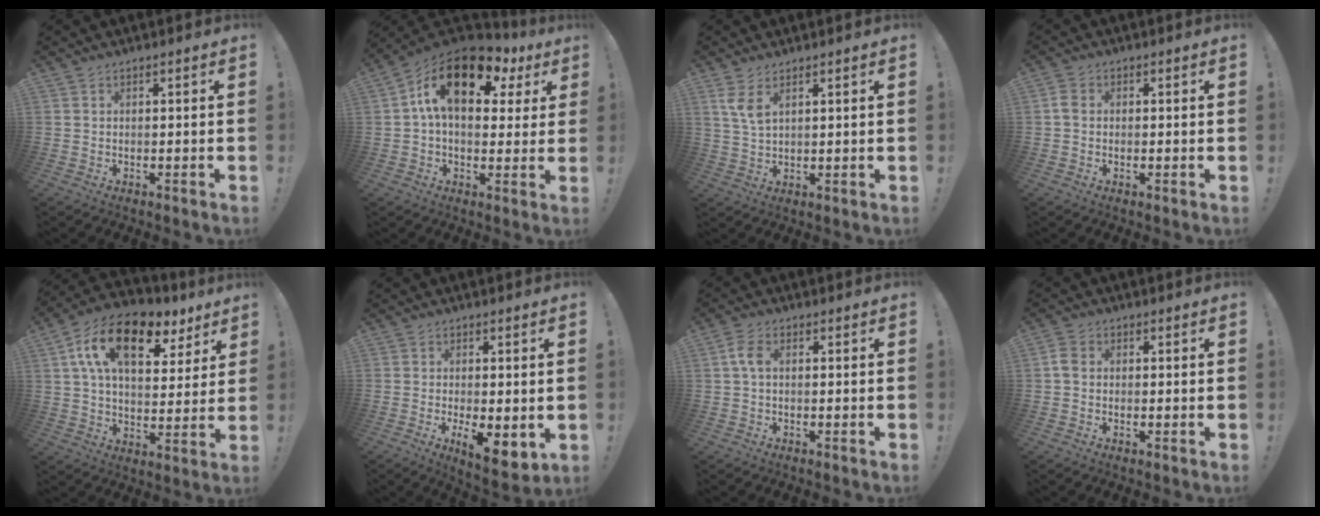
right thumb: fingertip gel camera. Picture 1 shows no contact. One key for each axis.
{"total": 17.9, "fx": 7.2, "fy": 9.3, "fz": 13.5, "tx": -0.213, "ty": -0.024, "tz": 0.122}
{"total": 5.2, "fx": 3.0, "fy": 1.6, "fz": 3.9, "tx": -0.074, "ty": -0.016, "tz": 0.051}
{"total": 2.9, "fx": 0.1, "fy": 2.3, "fz": 1.7, "tx": -0.027, "ty": 0.007, "tz": 0.003}
{"total": 18.4, "fx": 8.8, "fy": 9.4, "fz": 13.2, "tx": -0.211, "ty": -0.035, "tz": 0.151}
{"total": 7.3, "fx": -1.0, "fy": 3.1, "fz": 6.6, "tx": -0.091, "ty": -0.011, "tz": -0.008}
{"total": 4.0, "fx": 0.5, "fy": 2.2, "fz": 3.3, "tx": -0.072, "ty": 0.010, "tz": 0.008}
{"total": 3.5, "fx": 0.1, "fy": 2.8, "fz": 2.0, "tx": -0.034, "ty": 0.009, "tz": 0.005}